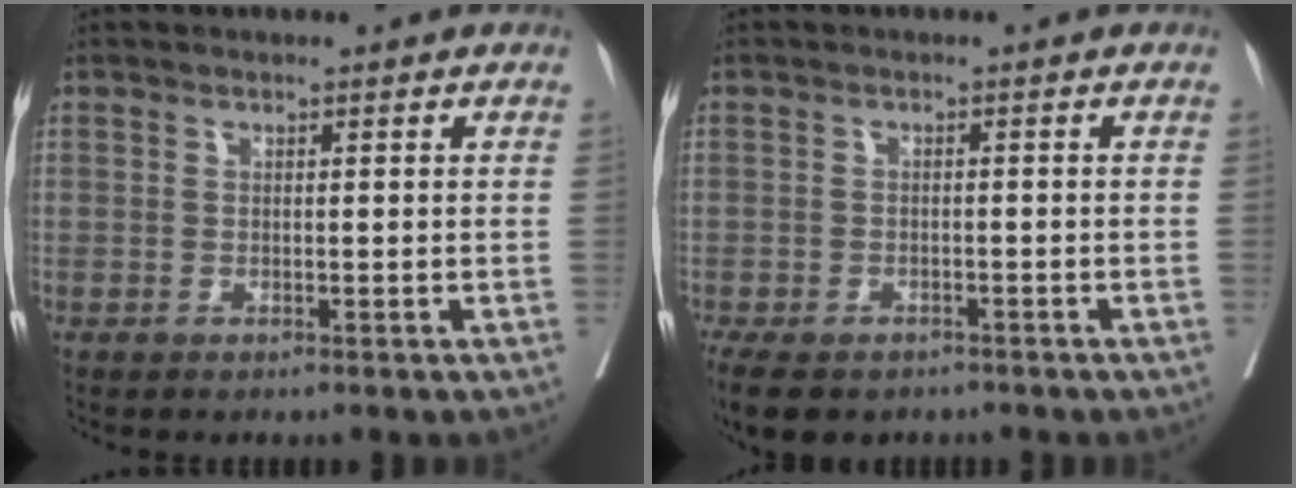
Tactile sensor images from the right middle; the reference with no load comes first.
{"total": 9.9, "force": [-7.0, 5.3, 4.5], "torque": [-0.097, -0.015, -0.096]}